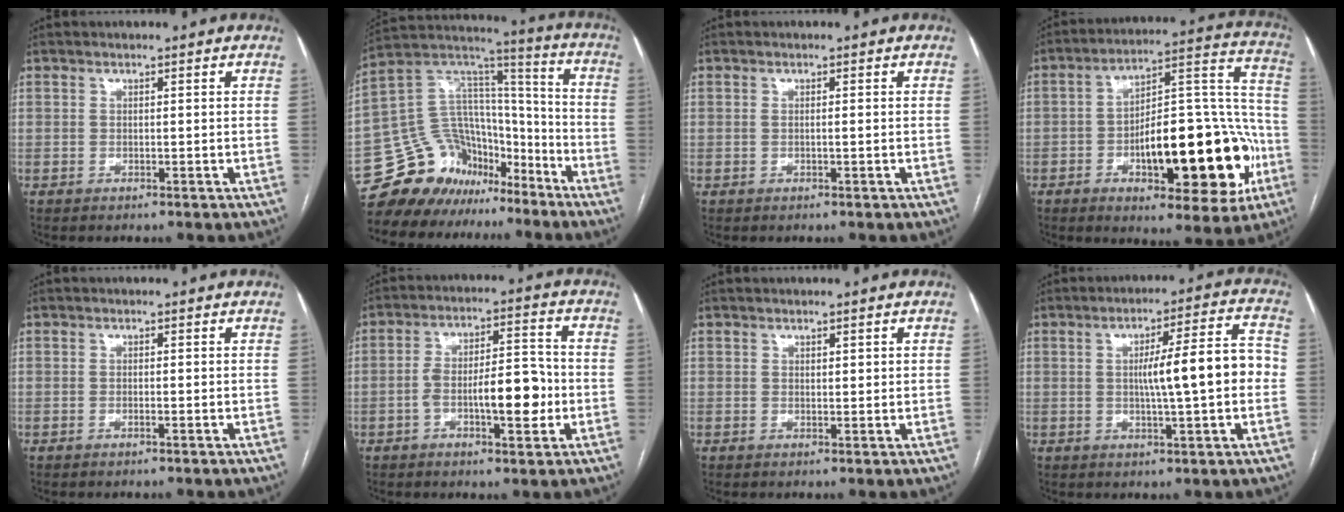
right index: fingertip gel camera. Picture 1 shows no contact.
{"total": 16.4, "force": [-12.6, 9.8, 3.6], "torque": [-0.064, 0.106, -0.214]}
{"total": 0.8, "force": [-0.1, 0.0, 0.8], "torque": [-0.014, 0.000, 0.000]}
{"total": 23.5, "force": [-7.1, 8.2, 20.9], "torque": [-0.260, 0.035, -0.089]}
{"total": 0.5, "force": [-0.3, 0.0, 0.5], "torque": [-0.010, 0.000, -0.004]}
{"total": 10.0, "force": [-2.5, 2.9, 9.2], "torque": [-0.150, 0.023, -0.038]}
{"total": 1.1, "force": [0.6, 0.4, 0.9], "torque": [-0.013, 0.000, 0.008]}
{"total": 10.8, "force": [-0.1, 0.9, 10.8], "torque": [-0.158, 0.022, -0.003]}